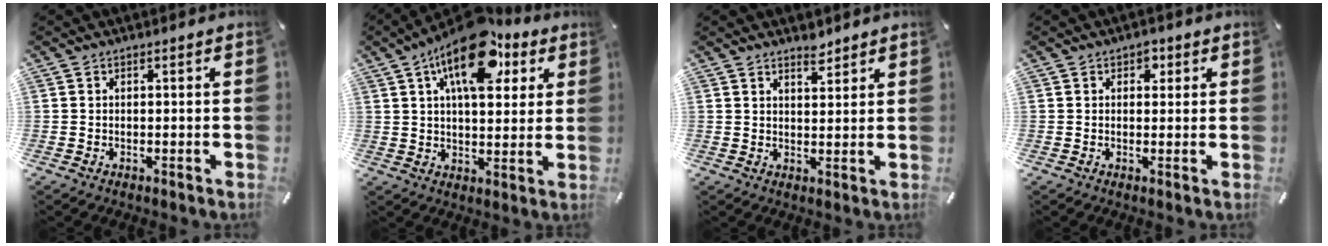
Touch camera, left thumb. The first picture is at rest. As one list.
[{"total": 17.4, "force": [9.4, 8.7, 11.8], "torque": [-0.176, -0.035, 0.157]}, {"total": 3.7, "force": [3.2, 1.3, 1.1], "torque": [-0.003, -0.023, 0.056]}, {"total": 2.5, "force": [1.2, 1.9, 1.0], "torque": [0.000, -0.005, 0.015]}]